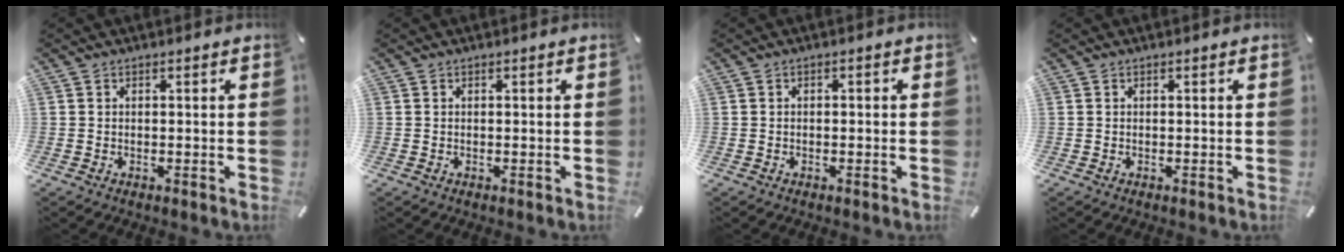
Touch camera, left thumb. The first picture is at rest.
{"total": 0.0}
{"total": 0.7, "force": [-0.4, 0.4, 0.4], "torque": [-0.011, 0.000, -0.009]}
{"total": 0.0}